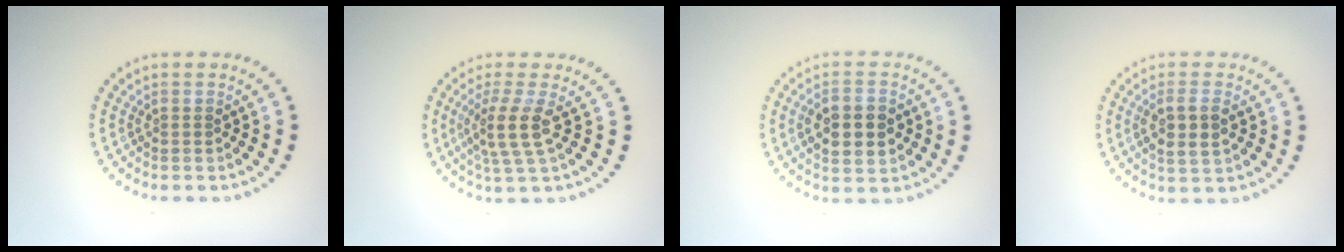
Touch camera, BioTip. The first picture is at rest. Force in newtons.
{"total": 3.3, "press": 2.7, "slide": 2.0}
{"total": 4.6, "press": 4.6, "slide": 0.3}
{"total": 3.0, "press": 2.8, "slide": 0.8}